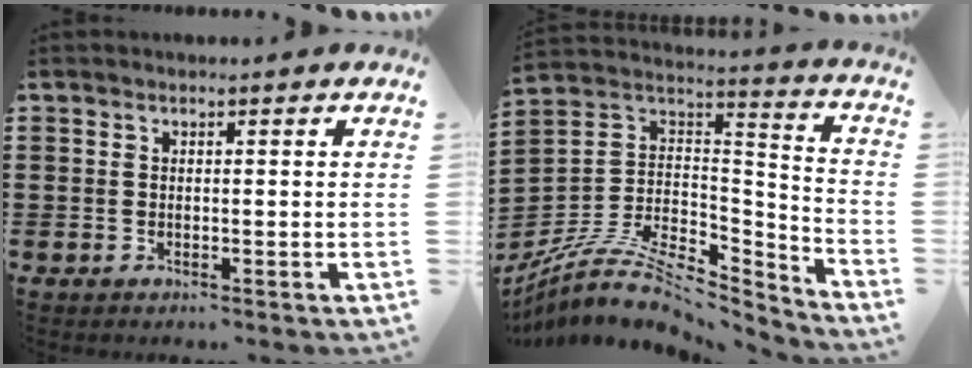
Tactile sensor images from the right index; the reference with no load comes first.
{"total": 9.0, "force": [-7.0, 3.5, 4.5], "torque": [-0.101, 0.004, -0.140]}